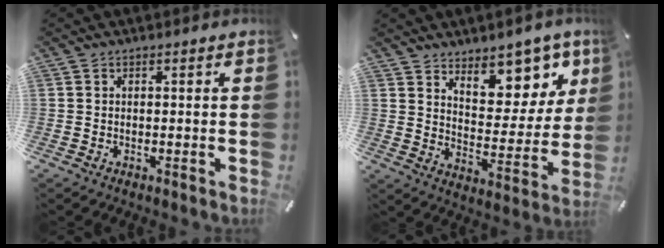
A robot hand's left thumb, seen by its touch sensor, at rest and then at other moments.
{"total": 11.3, "force": [9.0, 5.8, 3.5], "torque": [-0.025, -0.093, 0.162]}